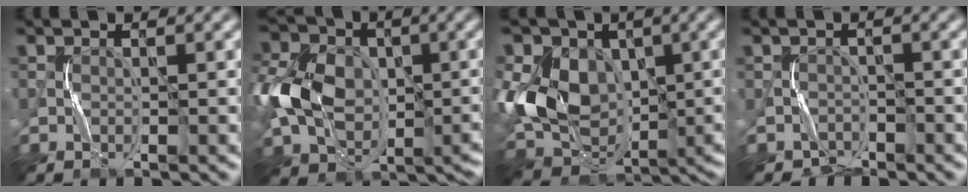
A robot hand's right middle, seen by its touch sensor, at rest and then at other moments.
{"total": 12.2, "force": [-1.5, 9.0, 8.1], "torque": [-0.171, -0.010, -0.035]}
{"total": 13.4, "force": [1.2, 9.6, 9.3], "torque": [-0.200, -0.001, 0.018]}
{"total": 1.4, "force": [-1.1, 0.7, -0.6], "torque": [0.019, 0.002, -0.025]}